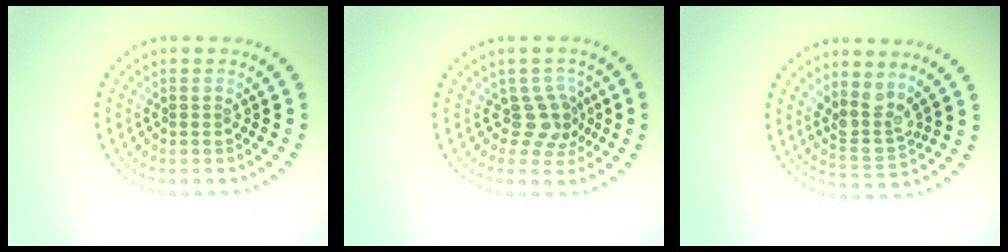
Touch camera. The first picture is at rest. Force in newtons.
{"total": 2.7, "press": 2.1, "slide": 1.8}
{"total": 3.0, "press": 2.3, "slide": 2.0}